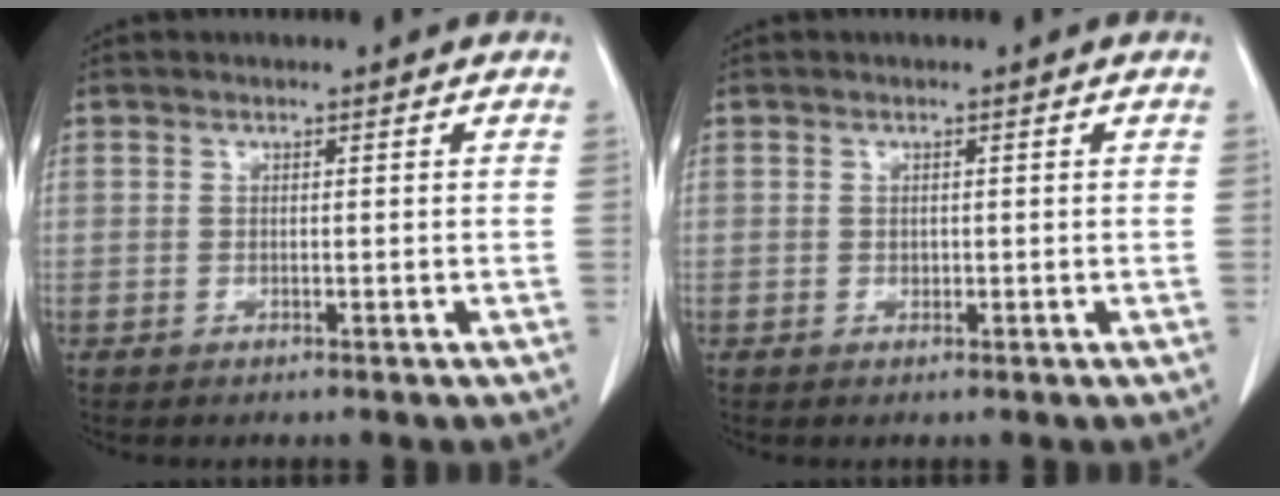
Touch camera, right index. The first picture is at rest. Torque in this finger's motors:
{"motor_torque": [0.10, -0.06, 0.09, 0.01]}